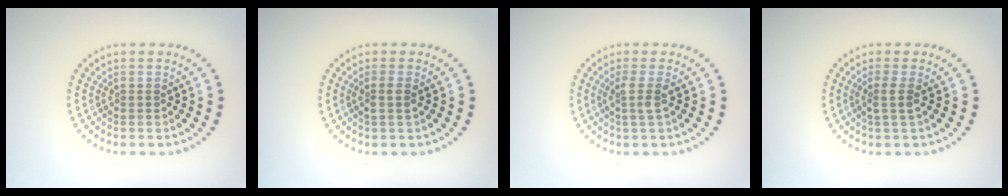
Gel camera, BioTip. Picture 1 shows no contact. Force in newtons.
{"total": 1.3, "press": 1.1, "slide": 0.6}
{"total": 1.8, "press": 1.4, "slide": 1.2}
{"total": 1.6, "press": 1.3, "slide": 0.9}